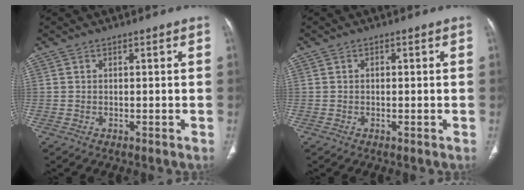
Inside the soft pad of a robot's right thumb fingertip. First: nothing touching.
{"total": 0.7, "force": [0.0, 0.5, 0.5], "torque": [-0.011, 0.002, 0.000]}